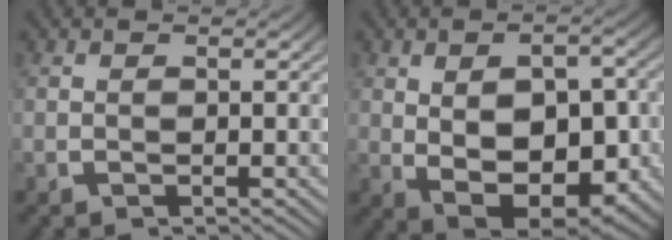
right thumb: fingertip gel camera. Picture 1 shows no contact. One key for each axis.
{"total": 10.7, "fx": -1.7, "fy": 7.0, "fz": 8.0, "tx": -0.159, "ty": -0.057, "tz": 0.001}